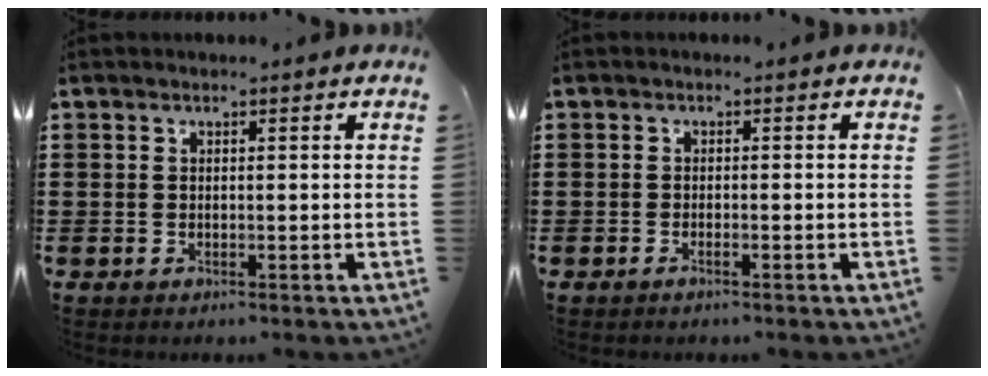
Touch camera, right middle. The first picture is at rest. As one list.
[{"total": 0.8, "force": [-0.5, 0.0, 0.5], "torque": [-0.011, -0.004, -0.010]}]